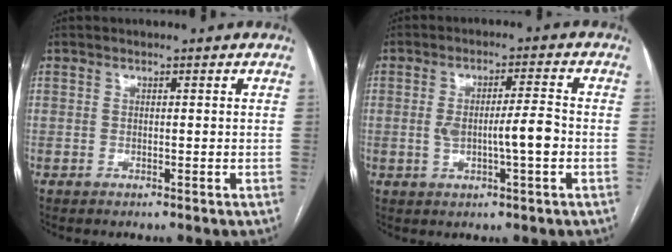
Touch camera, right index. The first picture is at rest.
{"total": 6.3, "force": [-1.0, 0.8, 6.2], "torque": [-0.113, 0.006, -0.013]}